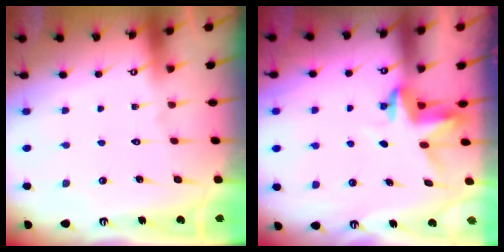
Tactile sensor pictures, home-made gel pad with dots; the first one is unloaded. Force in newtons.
{"total": 3.8, "press": 3.8, "slide": 0.4}